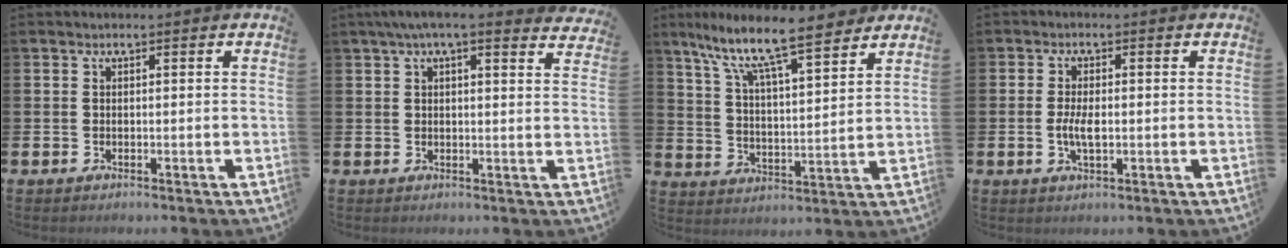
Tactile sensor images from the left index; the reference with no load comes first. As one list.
[{"total": 4.5, "force": [4.0, 0.4, 2.2], "torque": [-0.047, -0.010, 0.070]}, {"total": 10.1, "force": [8.7, 1.6, 4.8], "torque": [-0.121, -0.056, 0.146]}, {"total": 3.4, "force": [-0.3, 1.4, 3.1], "torque": [-0.047, -0.001, -0.009]}]